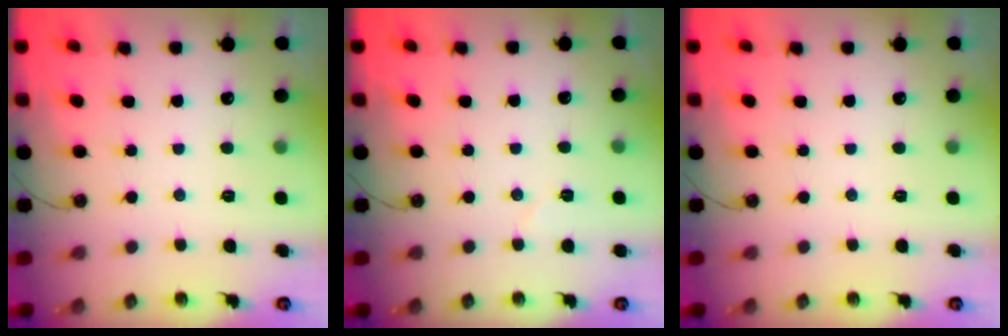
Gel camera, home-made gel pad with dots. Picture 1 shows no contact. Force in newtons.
{"total": 3.4, "press": 3.2, "slide": 1.1}
{"total": 0.0}